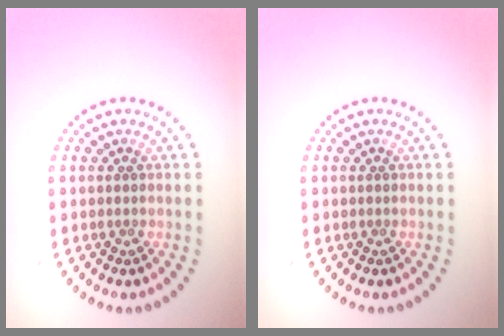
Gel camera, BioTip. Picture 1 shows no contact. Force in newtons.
{"total": 0.0}